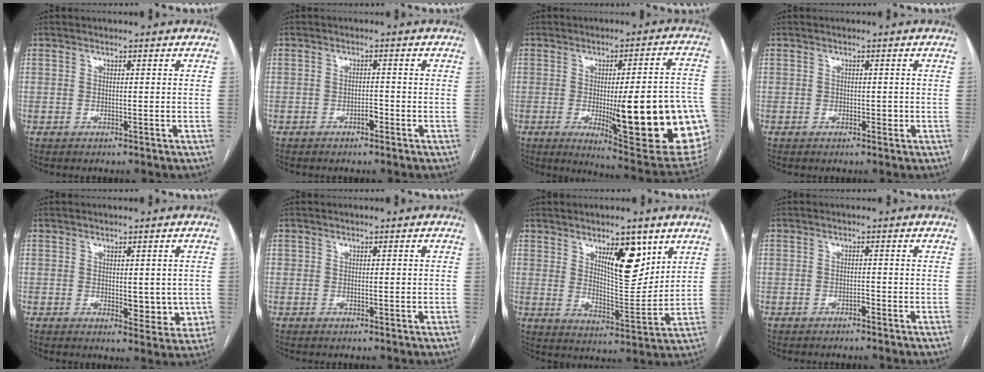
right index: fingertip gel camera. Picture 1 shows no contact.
{"total": 1.4, "force": [-0.9, 0.6, 0.9], "torque": [-0.012, 0.003, -0.016]}
{"total": 23.6, "force": [-5.1, 3.8, 22.7], "torque": [-0.203, -0.003, -0.049]}
{"total": 1.0, "force": [-0.2, 0.8, 0.6], "torque": [-0.005, 0.001, -0.004]}
{"total": 5.7, "force": [-0.3, 2.7, 4.9], "torque": [-0.050, -0.010, 0.003]}
{"total": 0.9, "force": [0.0, 0.5, 0.7], "torque": [-0.016, 0.007, 0.006]}
{"total": 10.3, "force": [5.4, 3.3, 8.1], "torque": [-0.130, -0.009, 0.096]}
{"total": 0.7, "force": [-0.6, 0.3, 0.4], "torque": [-0.008, 0.000, -0.011]}